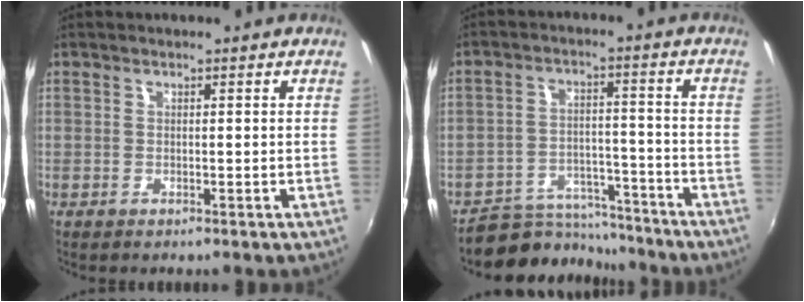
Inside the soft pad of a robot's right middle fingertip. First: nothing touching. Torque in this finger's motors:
{"motor_torque": [-0.08, -0.21, -0.29, -0.13]}